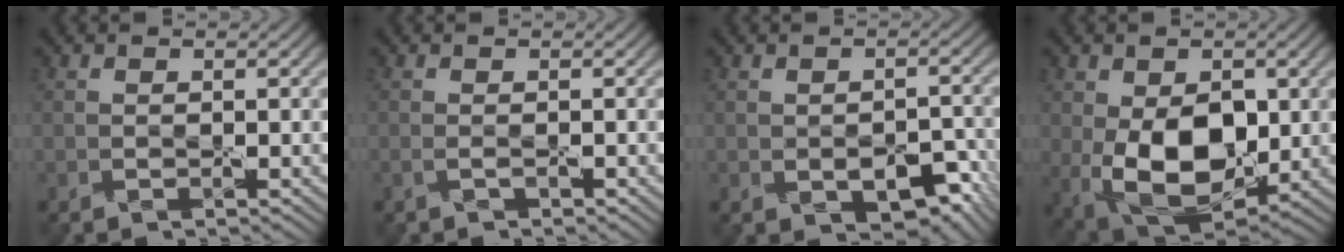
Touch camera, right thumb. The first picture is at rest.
{"total": 0.9, "force": [-0.5, 0.2, 0.7], "torque": [-0.019, -0.001, -0.011]}
{"total": 5.7, "force": [-2.3, 3.3, 4.1], "torque": [-0.063, -0.011, -0.026]}
{"total": 12.3, "force": [-1.2, 7.8, 9.5], "torque": [-0.194, -0.026, -0.008]}